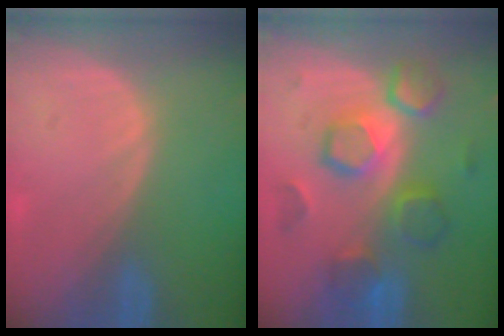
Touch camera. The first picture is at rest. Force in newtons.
{"total": 9.2, "press": 9.2, "slide": 0.3}